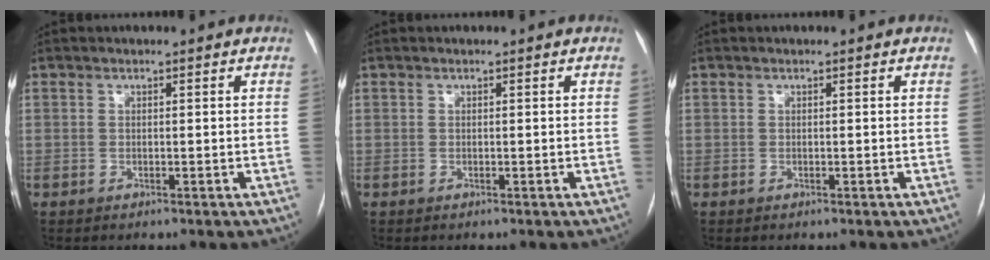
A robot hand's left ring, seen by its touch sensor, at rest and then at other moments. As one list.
[{"total": 0.0}, {"total": 0.0}]